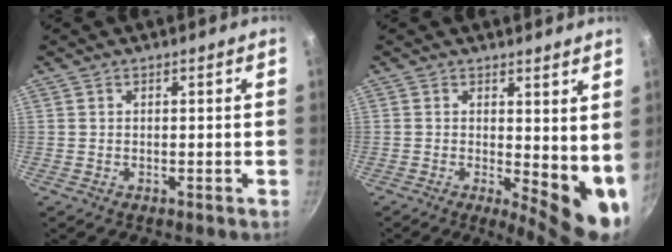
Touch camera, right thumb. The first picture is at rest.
{"total": 9.7, "force": [1.0, 3.9, 8.8], "torque": [-0.098, -0.022, 0.020]}